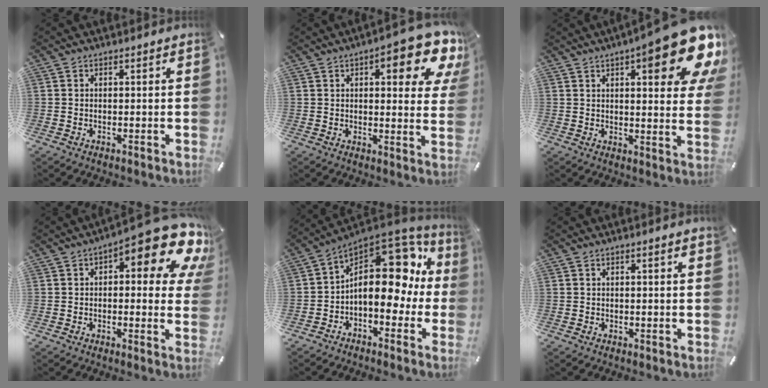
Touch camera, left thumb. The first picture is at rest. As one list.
[{"total": 14.0, "force": [7.5, 4.6, 10.9], "torque": [-0.136, -0.046, 0.117]}, {"total": 18.8, "force": [9.9, 4.8, 15.3], "torque": [-0.203, -0.065, 0.151]}, {"total": 16.5, "force": [8.0, 5.9, 13.2], "torque": [-0.168, -0.063, 0.128]}, {"total": 19.5, "force": [3.1, 11.8, 15.2], "torque": [-0.221, -0.027, 0.056]}, {"total": 1.2, "force": [0.6, 0.0, 1.1], "torque": [-0.020, -0.001, 0.009]}]